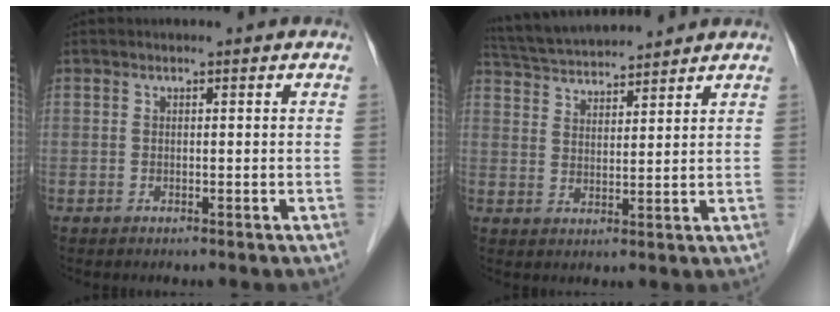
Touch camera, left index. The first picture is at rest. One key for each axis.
{"total": 9.6, "fx": 9.2, "fy": 0.8, "fz": 2.7, "tx": -0.061, "ty": 0.026, "tz": 0.159}